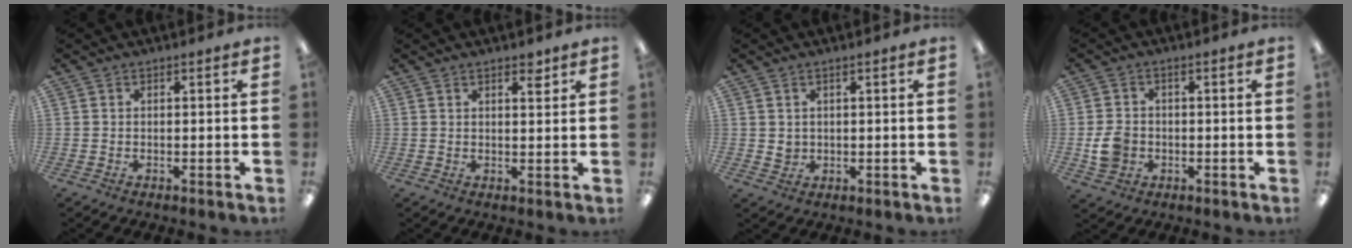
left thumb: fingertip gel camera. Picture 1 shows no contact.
{"total": 3.0, "force": [2.2, 1.0, 1.7], "torque": [-0.021, -0.007, 0.036]}
{"total": 2.0, "force": [0.9, 1.7, 0.6], "torque": [-0.005, -0.001, 0.015]}
{"total": 5.5, "force": [-1.1, 4.6, 2.8], "torque": [-0.053, 0.003, -0.021]}